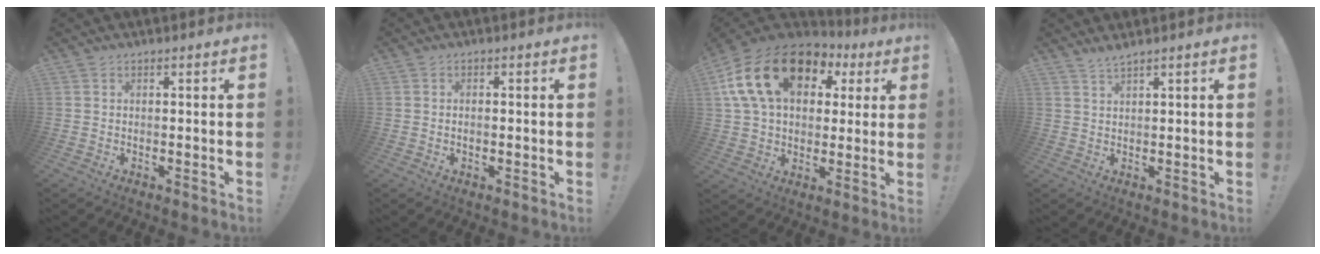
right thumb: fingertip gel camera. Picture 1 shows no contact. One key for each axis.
{"total": 1.1, "fx": -0.5, "fy": 0.4, "fz": 0.8, "tx": -0.021, "ty": 0.004, "tz": -0.008}
{"total": 22.0, "fx": 8.1, "fy": 14.4, "fz": 14.4, "tx": -0.249, "ty": -0.015, "tz": 0.148}
{"total": 2.0, "fx": 1.8, "fy": -0.2, "fz": 0.9, "tx": -0.028, "ty": -0.005, "tz": 0.033}